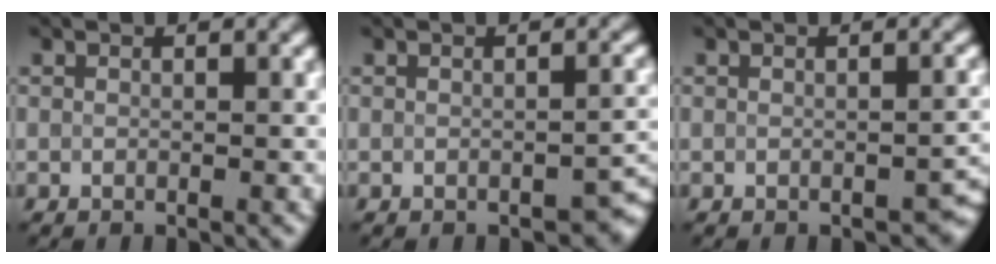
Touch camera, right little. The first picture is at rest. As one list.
[{"total": 2.7, "force": [-1.3, 1.4, 1.8], "torque": [-0.013, 0.003, -0.017]}, {"total": 2.4, "force": [-1.1, 1.4, 1.6], "torque": [-0.011, 0.002, -0.013]}]